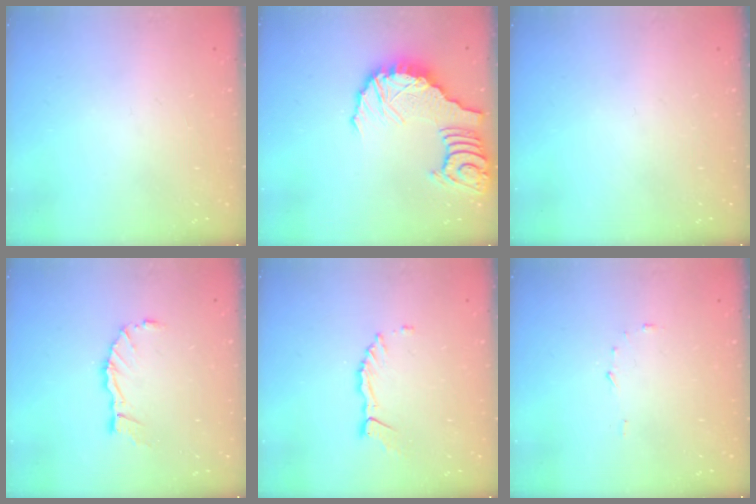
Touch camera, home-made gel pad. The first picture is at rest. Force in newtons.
{"total": 14.2, "press": 14.1, "slide": 2.0}
{"total": 0.0}
{"total": 5.7, "press": 5.7, "slide": 0.1}
{"total": 3.8, "press": 3.8, "slide": 0.5}
{"total": 4.1, "press": 4.1, "slide": 0.2}